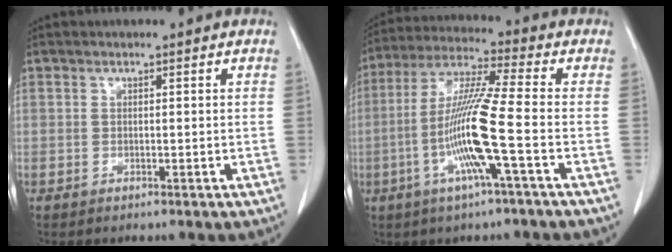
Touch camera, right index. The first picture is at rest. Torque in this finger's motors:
{"motor_torque": [1.99, -0.15, 0.50, 0.17]}